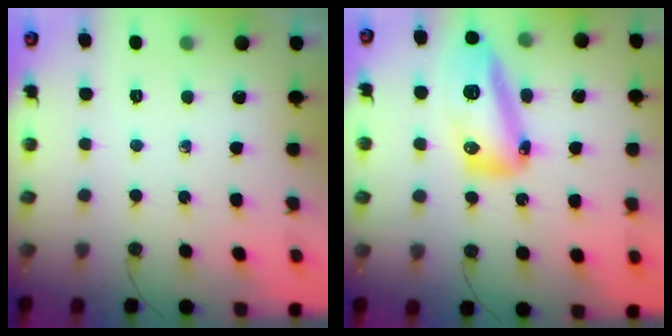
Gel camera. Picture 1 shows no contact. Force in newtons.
{"total": 19.4, "press": 17.5, "slide": 8.4}